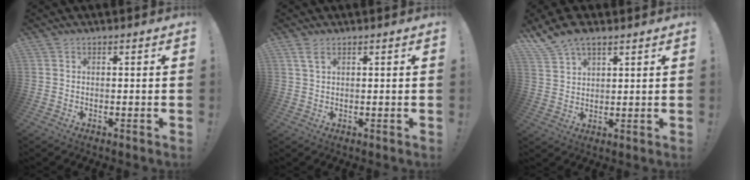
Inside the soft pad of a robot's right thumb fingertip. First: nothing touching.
{"total": 2.9, "force": [1.6, 1.1, 2.1], "torque": [-0.038, -0.003, 0.029]}
{"total": 7.7, "force": [5.7, 3.5, 3.8], "torque": [-0.070, -0.023, 0.111]}